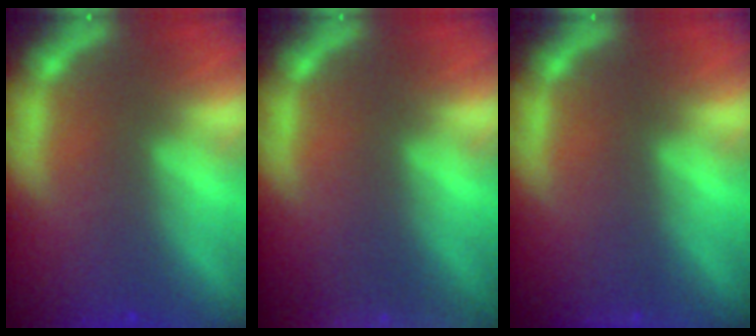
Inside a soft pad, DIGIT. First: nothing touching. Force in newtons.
{"total": 9.5}
{"total": 0.9}